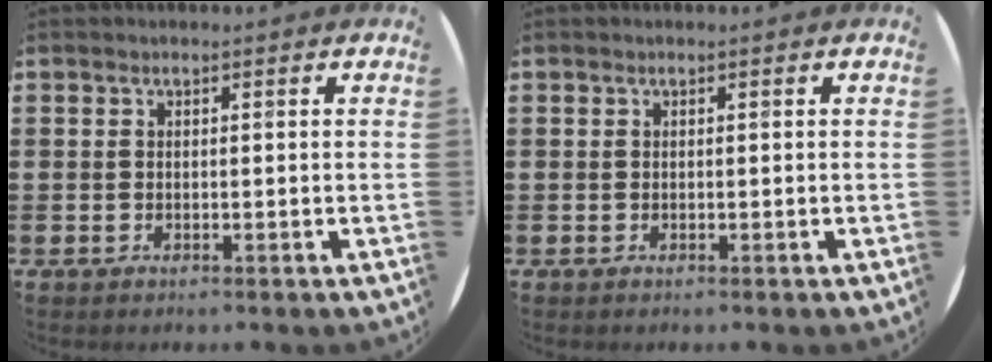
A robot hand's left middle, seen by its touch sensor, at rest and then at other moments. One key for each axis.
{"total": 0.0}